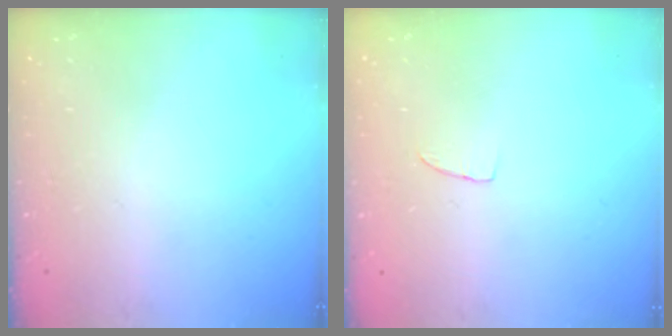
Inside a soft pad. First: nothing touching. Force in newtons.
{"total": 3.5, "press": 3.5, "slide": 0.2}